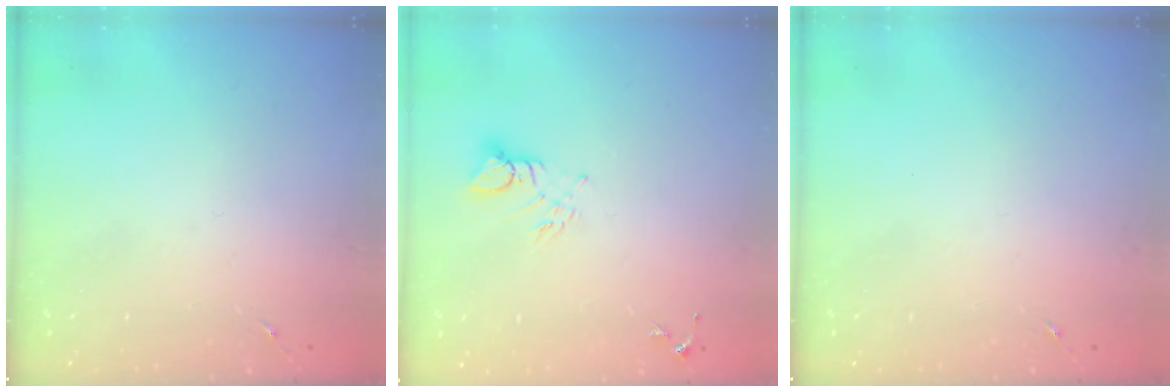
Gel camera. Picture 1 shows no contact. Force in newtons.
{"total": 4.6, "press": 4.6, "slide": 0.2}
{"total": 0.0}